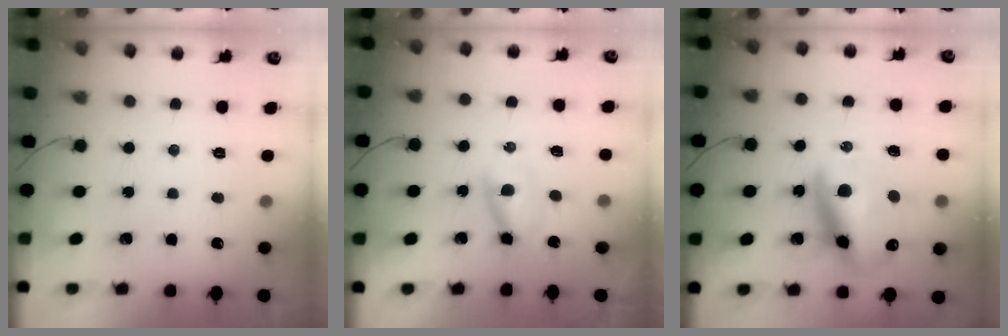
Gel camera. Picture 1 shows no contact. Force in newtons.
{"total": 2.8, "press": 2.5, "slide": 1.2}
{"total": 15.5, "press": 15.1, "slide": 3.5}